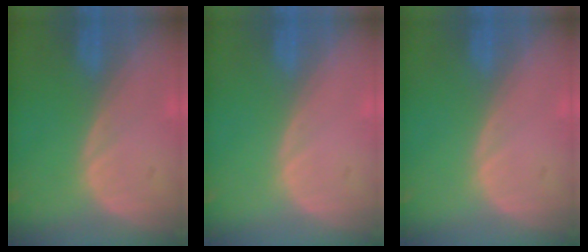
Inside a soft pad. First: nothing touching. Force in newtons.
{"total": 0.0}
{"total": 0.0}